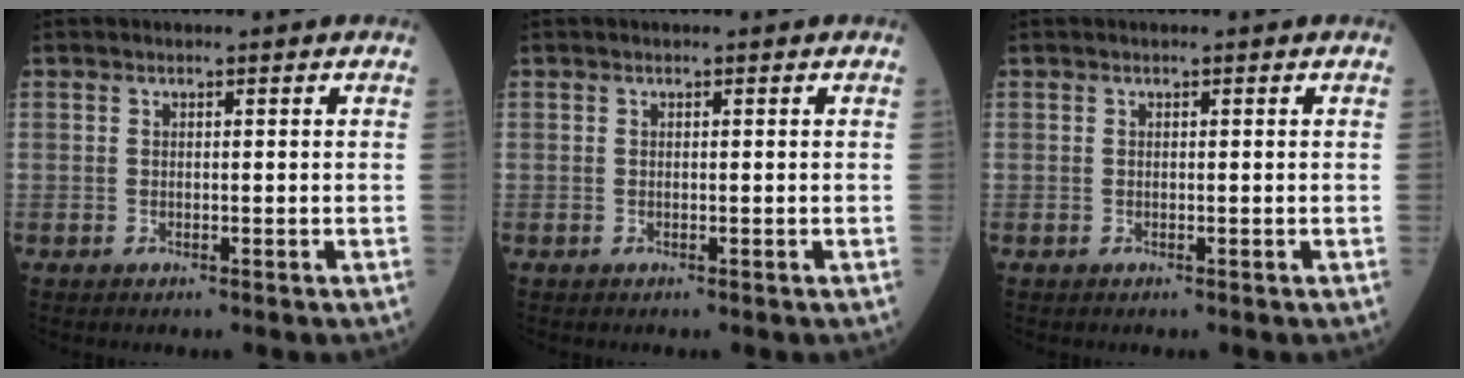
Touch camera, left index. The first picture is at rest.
{"total": 0.0}
{"total": 0.0}